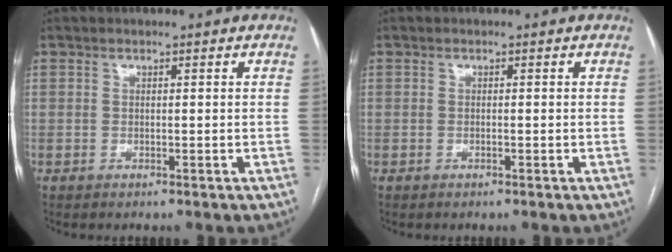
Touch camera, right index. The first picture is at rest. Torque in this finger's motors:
{"motor_torque": [-0.05, -0.15, -0.04, 0.00]}